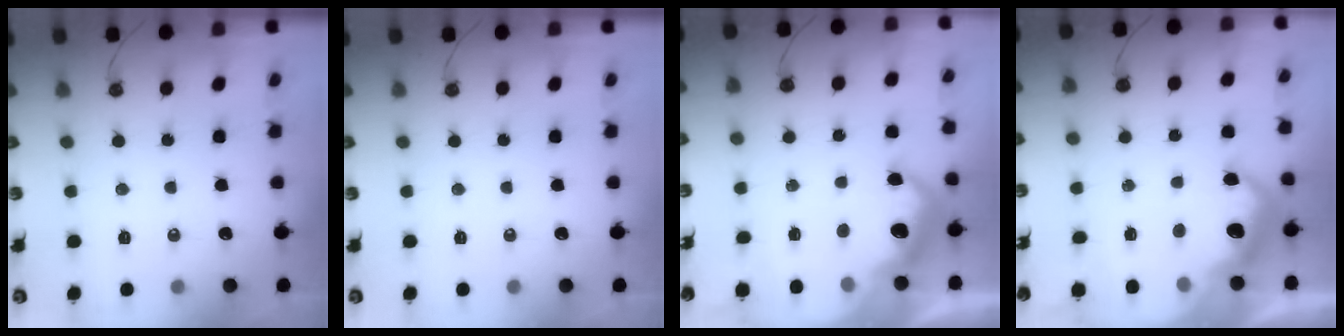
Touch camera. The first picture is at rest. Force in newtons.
{"total": 0.0}
{"total": 10.7, "press": 10.7, "slide": 0.7}
{"total": 10.7, "press": 10.7, "slide": 0.7}